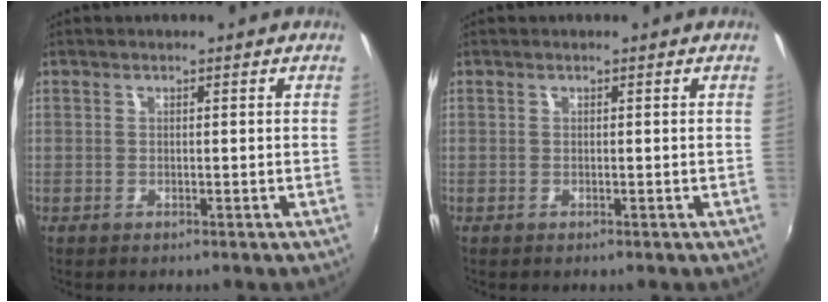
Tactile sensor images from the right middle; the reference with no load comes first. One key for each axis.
{"total": 0.0}